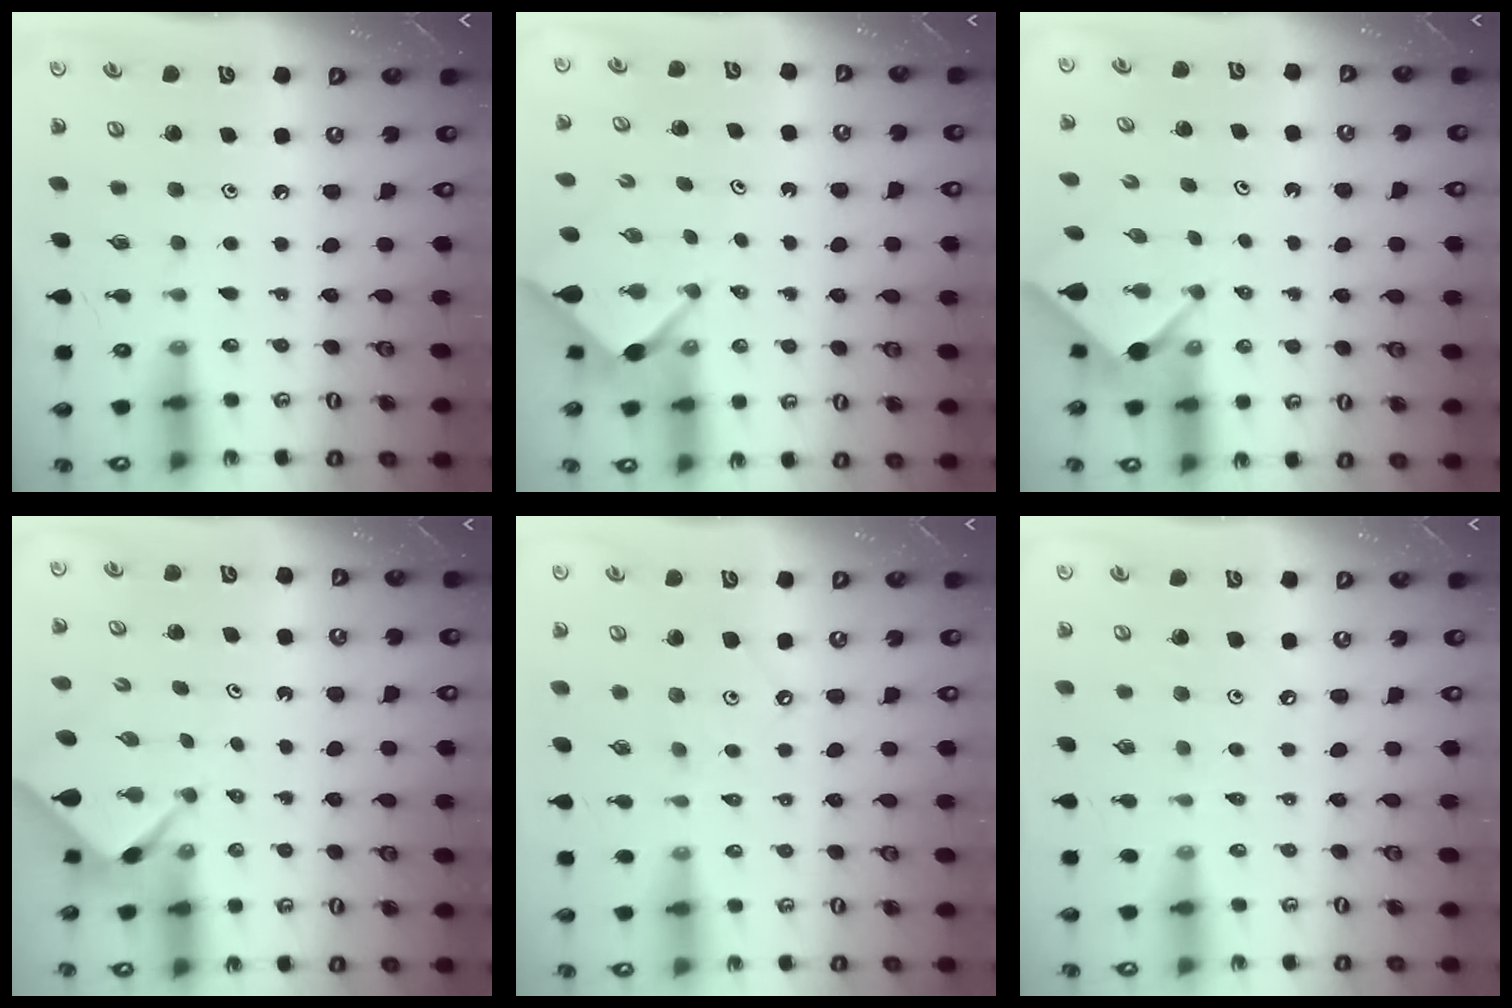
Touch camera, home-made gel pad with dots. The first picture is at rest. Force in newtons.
{"total": 2.7, "press": 2.6, "slide": 0.3}
{"total": 2.5, "press": 2.5, "slide": 0.2}
{"total": 2.3, "press": 2.3, "slide": 0.2}
{"total": 4.3, "press": 4.3, "slide": 0.0}
{"total": 1.9, "press": 1.9, "slide": 0.4}